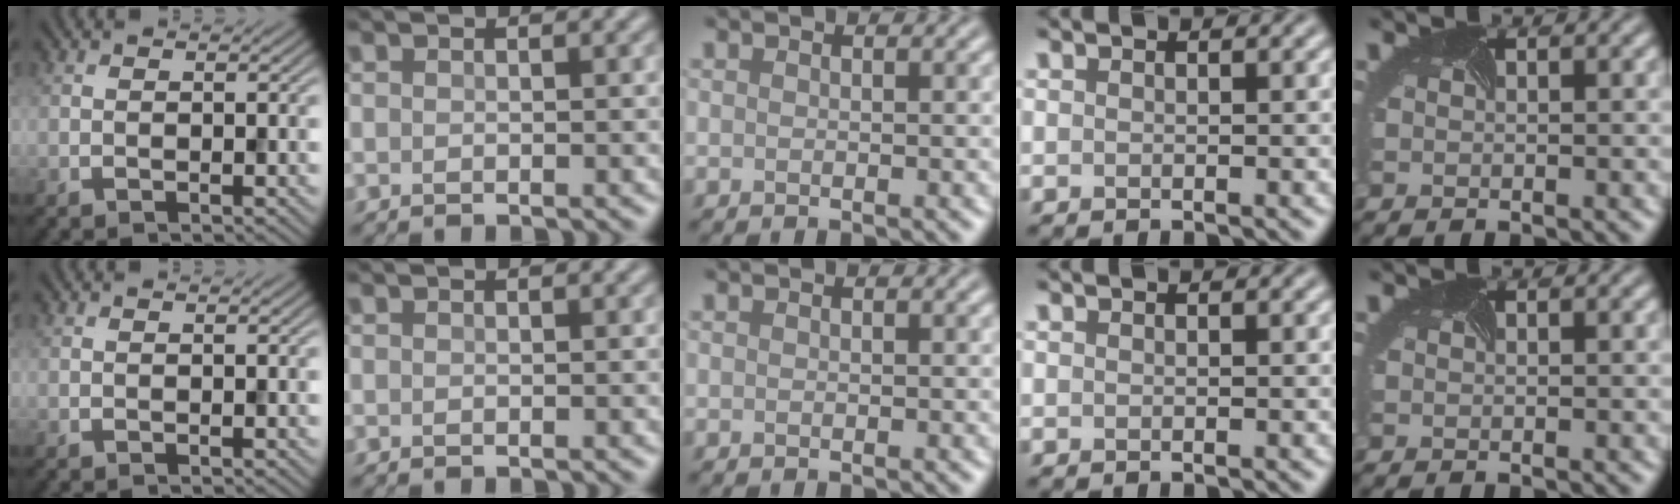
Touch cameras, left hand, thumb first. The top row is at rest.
{}